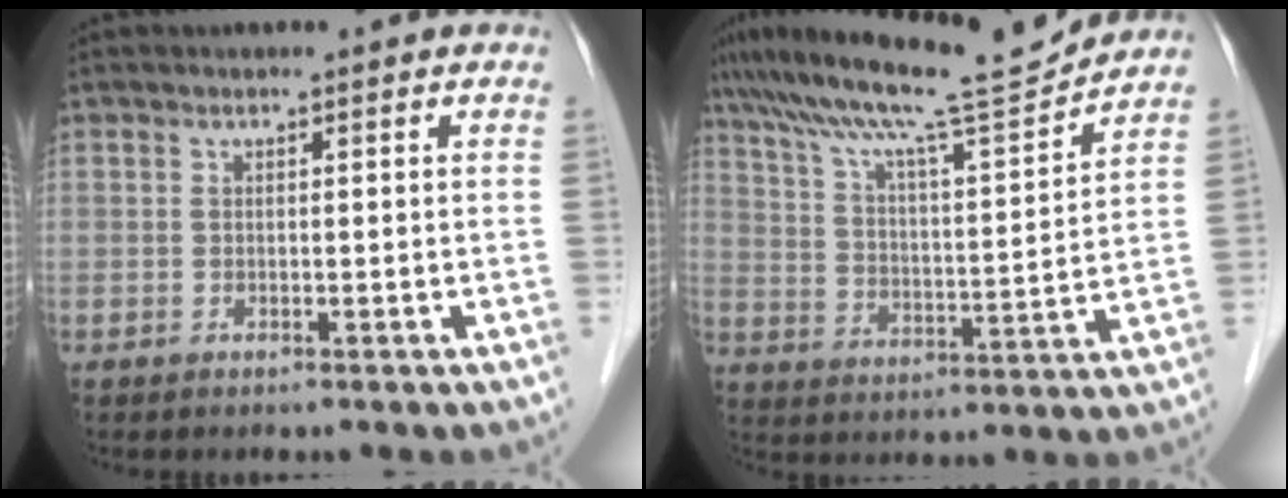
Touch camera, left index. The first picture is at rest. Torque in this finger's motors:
{"motor_torque": [0.04, -0.29, 0.28, 0.17]}